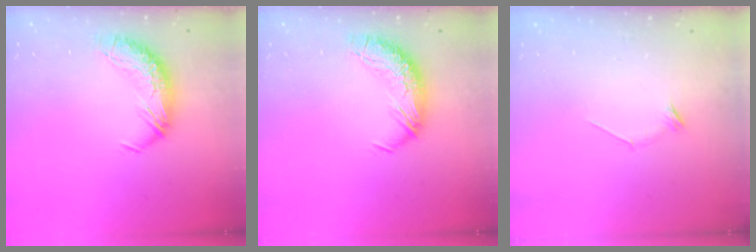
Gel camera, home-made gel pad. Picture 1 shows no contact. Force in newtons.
{"total": 0.0}
{"total": 8.4, "press": 8.3, "slide": 0.6}